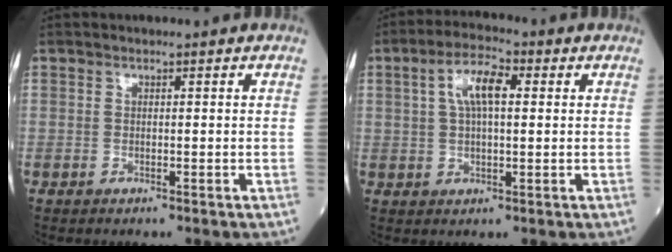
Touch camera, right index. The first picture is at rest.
{"total": 6.8, "force": [1.8, 2.2, 6.1], "torque": [-0.121, 0.018, 0.032]}